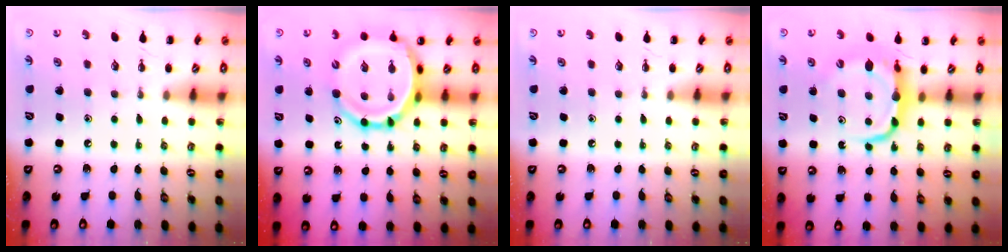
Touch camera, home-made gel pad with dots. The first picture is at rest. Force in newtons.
{"total": 14.9, "press": 14.3, "slide": 4.0}
{"total": 0.0}
{"total": 7.8, "press": 7.7, "slide": 1.3}